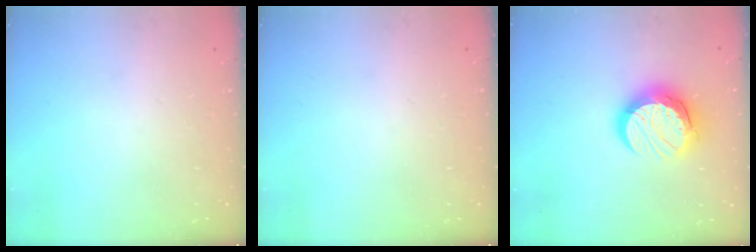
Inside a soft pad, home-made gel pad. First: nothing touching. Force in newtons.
{"total": 0.0}
{"total": 13.1, "press": 13.1, "slide": 1.2}